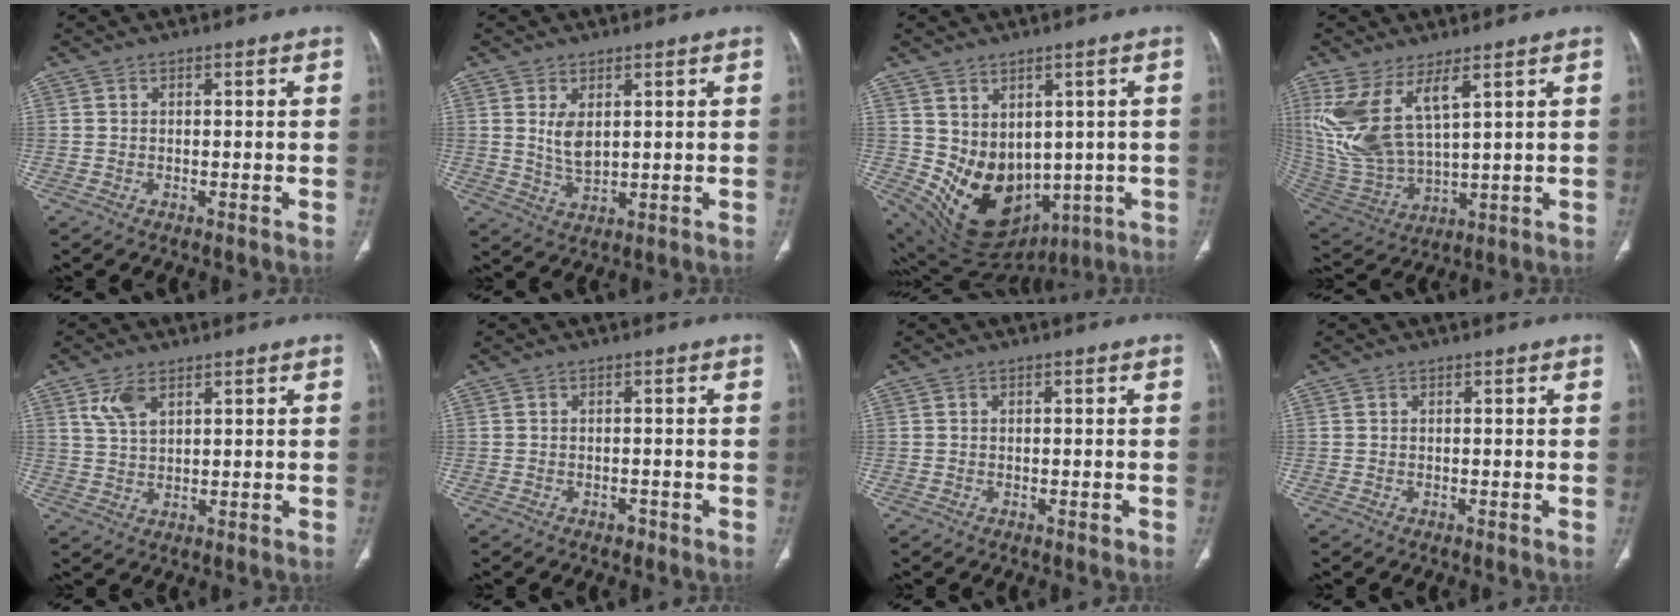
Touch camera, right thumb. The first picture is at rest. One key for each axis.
{"total": 4.8, "fx": 1.4, "fy": 2.5, "fz": 3.8, "tx": -0.068, "ty": -0.016, "tz": 0.038}
{"total": 15.7, "fx": -1.1, "fy": 11.8, "fz": 10.3, "tx": -0.144, "ty": -0.015, "tz": 0.031}
{"total": 14.6, "fx": 6.7, "fy": 5.8, "fz": 11.6, "tx": -0.254, "ty": -0.034, "tz": 0.157}
{"total": 4.6, "fx": 2.6, "fy": 2.3, "fz": 3.1, "tx": -0.060, "ty": -0.007, "tz": 0.059}
{"total": 1.1, "fx": -0.8, "fy": 0.6, "fz": 0.4, "tx": -0.004, "ty": 0.003, "tz": -0.012}
{"total": 0.5, "fx": -0.2, "fy": 0.3, "fz": 0.4, "tx": -0.002, "ty": -0.001, "tz": -0.004}
{"total": 0.0}